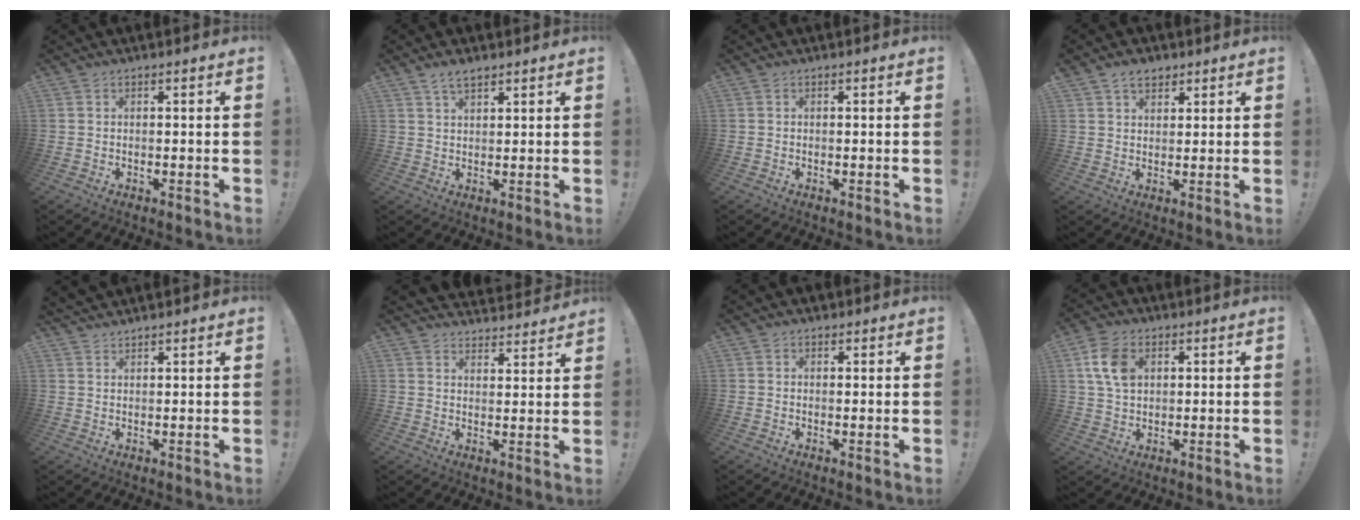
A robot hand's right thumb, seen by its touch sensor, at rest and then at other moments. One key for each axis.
{"total": 3.9, "fx": 2.9, "fy": 1.5, "fz": 2.1, "tx": -0.031, "ty": -0.016, "tz": 0.051}
{"total": 0.0}
{"total": 4.8, "fx": 3.2, "fy": 3.1, "fz": 1.9, "tx": -0.025, "ty": -0.011, "tz": 0.057}
{"total": 2.3, "fx": 2.2, "fy": 0.5, "fz": 0.4, "tx": -0.004, "ty": -0.015, "tz": 0.041}
{"total": 4.0, "fx": 3.6, "fy": 1.5, "fz": 0.8, "tx": -0.007, "ty": -0.032, "tz": 0.065}
{"total": 1.0, "fx": 0.8, "fy": 0.6, "fz": 0.3, "tx": 0.008, "ty": -0.005, "tz": 0.011}
{"total": 9.6, "fx": 2.8, "fy": 6.8, "fz": 6.1, "tx": -0.112, "ty": 0.003, "tz": 0.055}